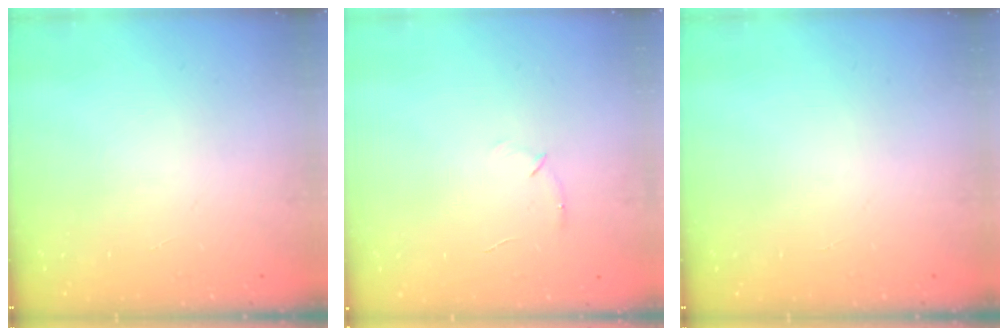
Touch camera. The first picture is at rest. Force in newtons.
{"total": 4.6, "press": 4.4, "slide": 1.2}
{"total": 0.0}